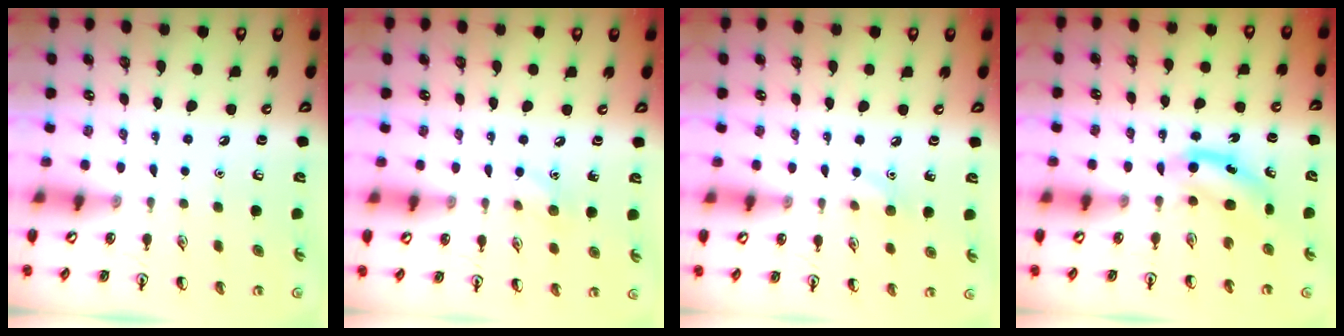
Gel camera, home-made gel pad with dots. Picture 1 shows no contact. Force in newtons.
{"total": 6.1, "press": 5.8, "slide": 1.9}
{"total": 6.2, "press": 6.0, "slide": 1.6}
{"total": 4.2, "press": 4.1, "slide": 0.8}